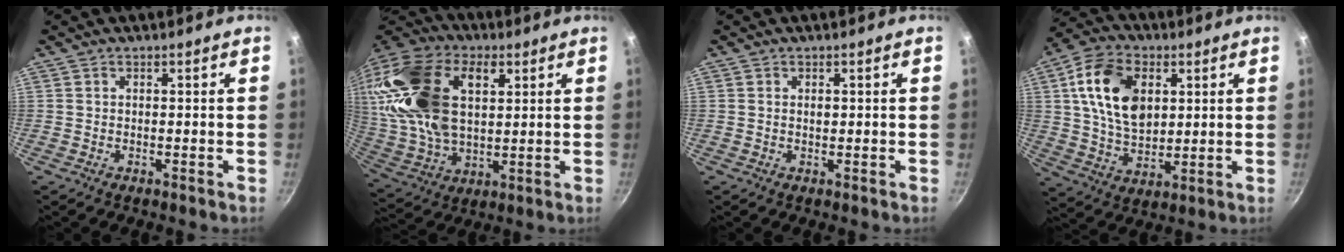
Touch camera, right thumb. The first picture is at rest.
{"total": 26.8, "force": [7.8, 16.3, 19.8], "torque": [-0.391, -0.001, 0.144]}
{"total": 1.0, "force": [0.2, 0.7, 0.8], "torque": [-0.009, 0.002, 0.003]}
{"total": 15.5, "force": [4.0, 10.1, 11.0], "torque": [-0.178, -0.008, 0.072]}